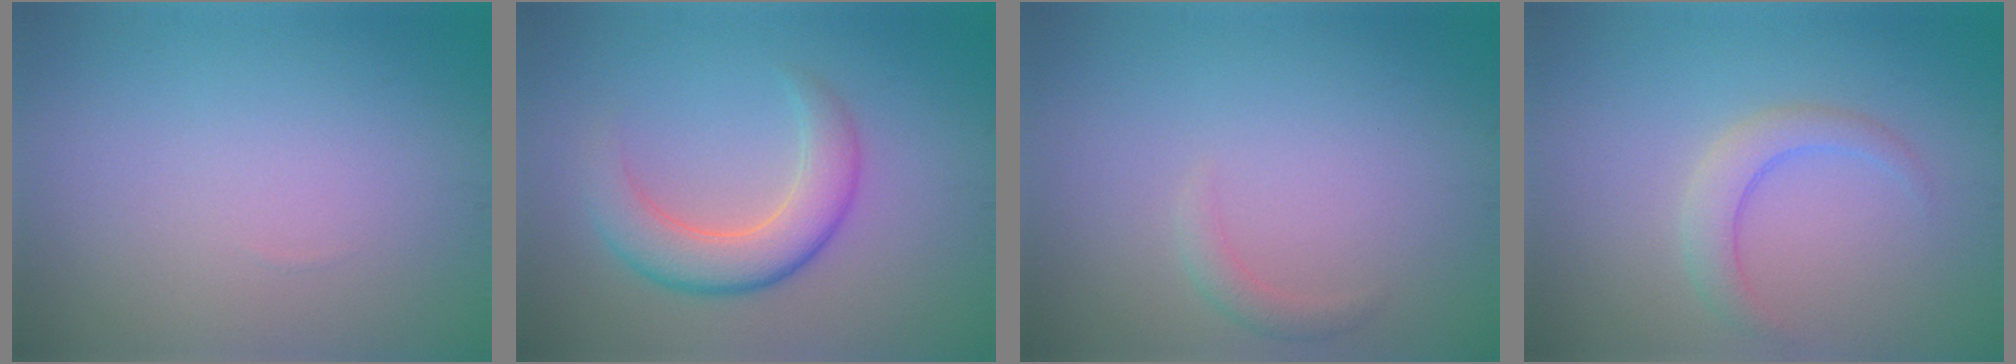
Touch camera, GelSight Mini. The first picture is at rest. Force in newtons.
{"total": 5.0, "press": 5.0, "slide": 0.2}
{"total": 1.2, "press": 1.2, "slide": 0.2}
{"total": 2.3, "press": 2.3, "slide": 0.0}